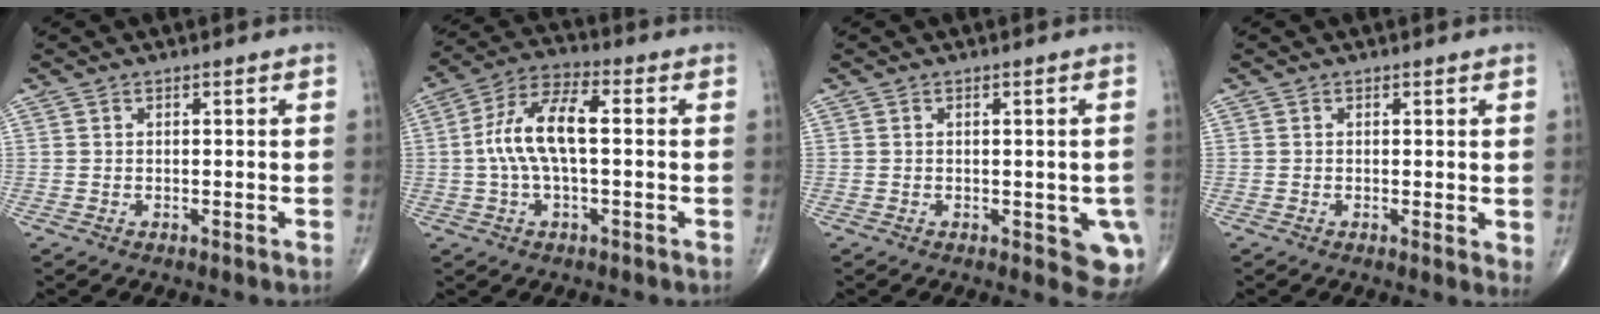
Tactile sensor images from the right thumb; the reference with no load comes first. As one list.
[{"total": 11.2, "force": [0.2, 4.6, 10.2], "torque": [-0.213, 0.034, -0.001]}, {"total": 5.8, "force": [-1.4, 2.5, 5.0], "torque": [-0.030, -0.007, -0.012]}, {"total": 2.0, "force": [0.3, 0.6, 1.9], "torque": [-0.027, -0.008, 0.001]}]